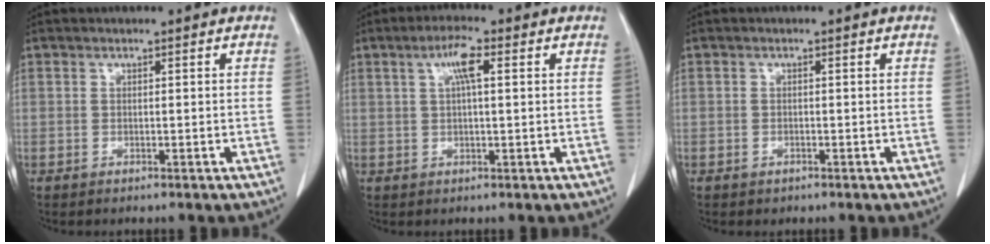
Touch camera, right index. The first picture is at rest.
{"total": 4.3, "force": [1.4, 0.6, 4.0], "torque": [-0.077, 0.009, 0.027]}
{"total": 0.8, "force": [-0.5, 0.7, 0.1], "torque": [-0.003, 0.003, -0.005]}